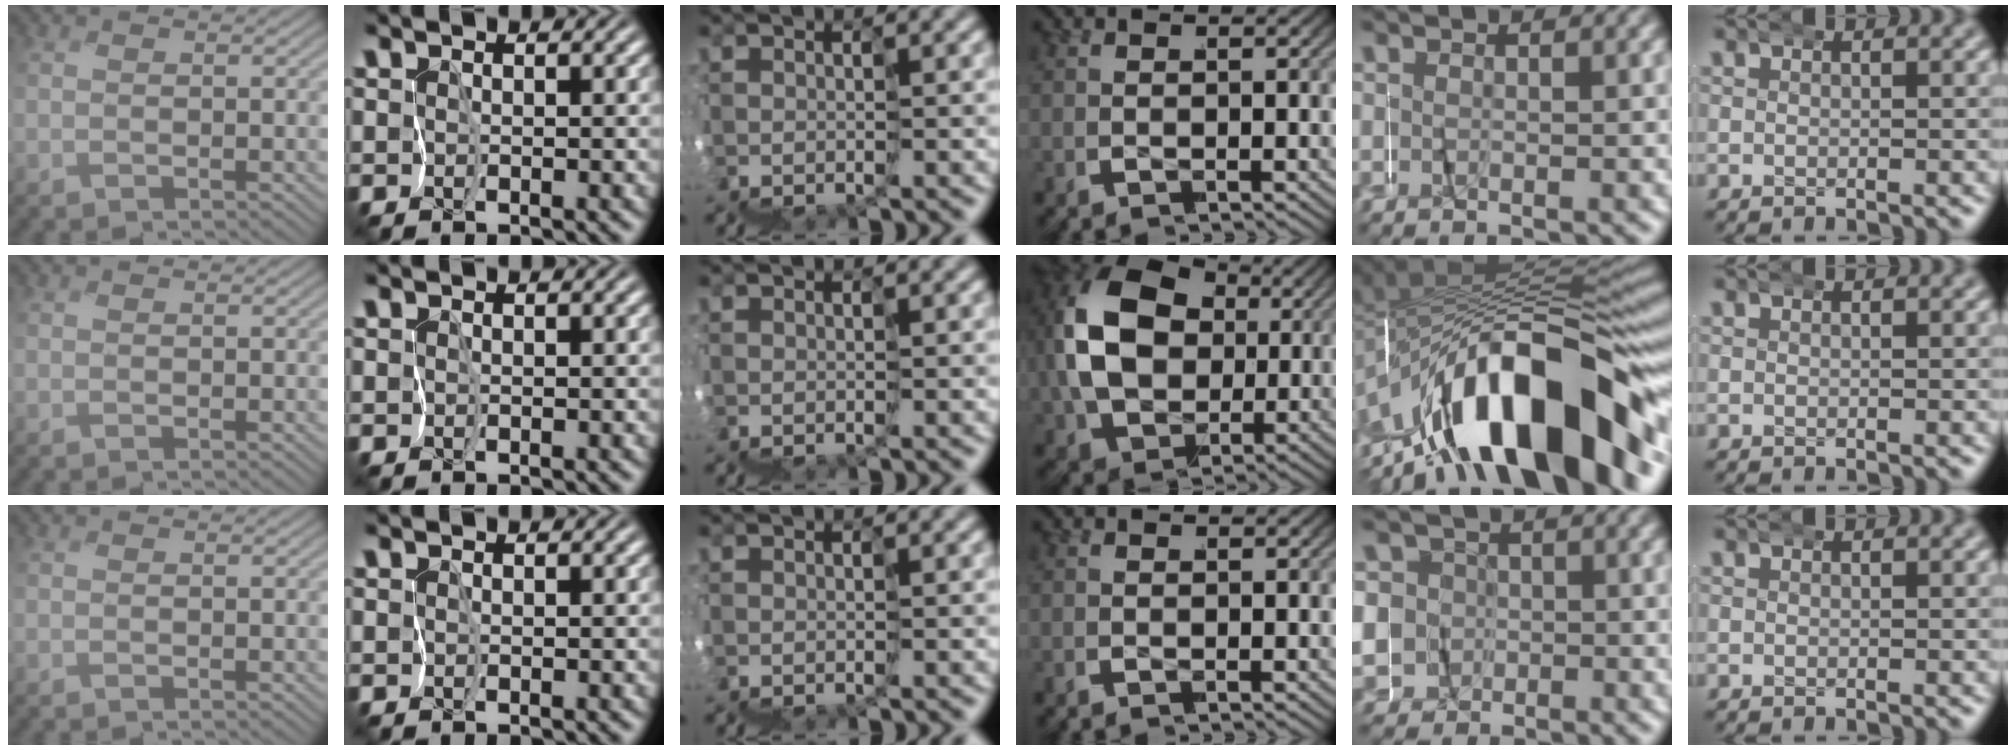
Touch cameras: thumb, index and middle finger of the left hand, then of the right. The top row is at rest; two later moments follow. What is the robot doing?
{"motion": "wrap", "object": "napkin"}